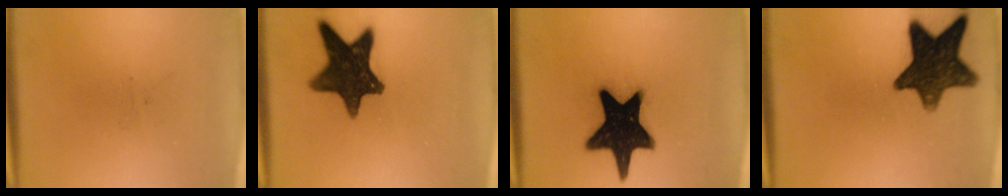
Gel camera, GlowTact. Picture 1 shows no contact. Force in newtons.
{"total": 14.1}
{"total": 19.4}
{"total": 13.5}